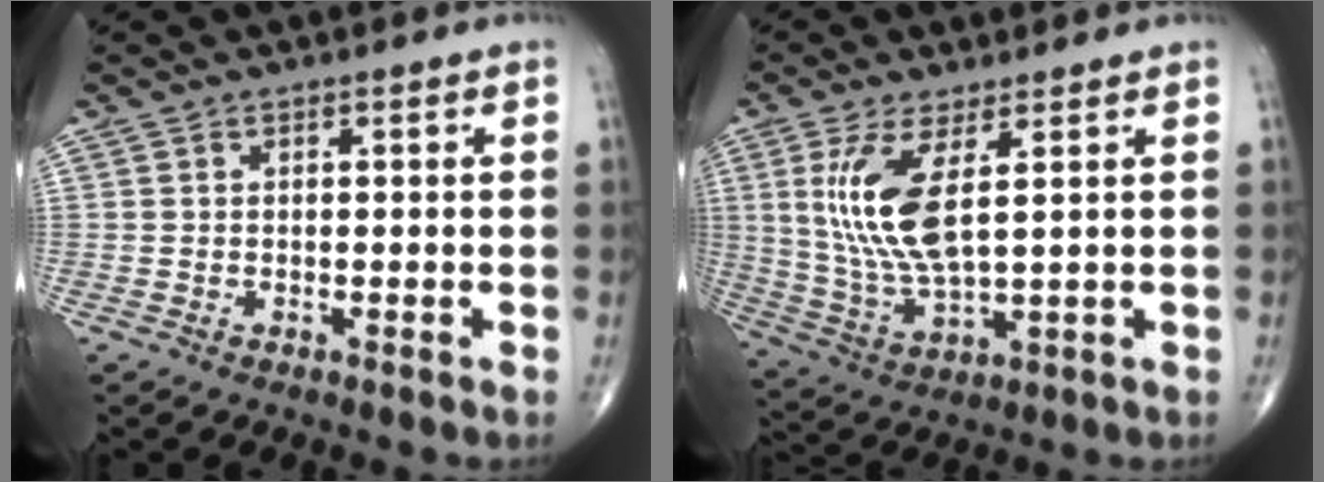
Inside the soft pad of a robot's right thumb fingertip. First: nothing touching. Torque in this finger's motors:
{"motor_torque": [-0.70, 1.37, 1.14, 0.46, 0.48]}